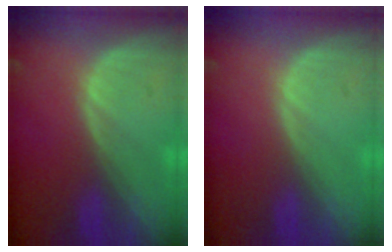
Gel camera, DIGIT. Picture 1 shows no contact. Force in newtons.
{"total": 0.0}